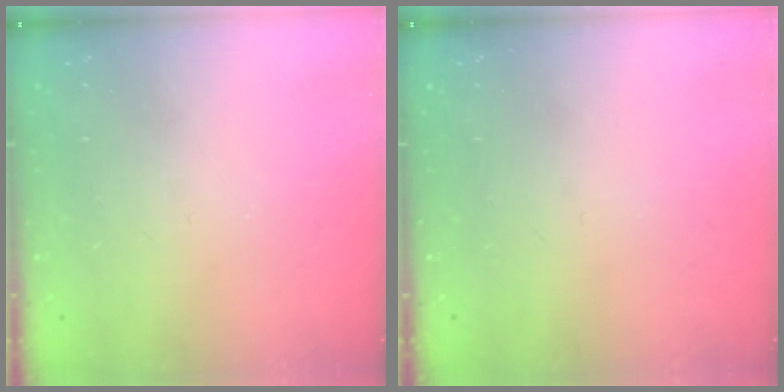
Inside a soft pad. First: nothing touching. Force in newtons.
{"total": 0.0}